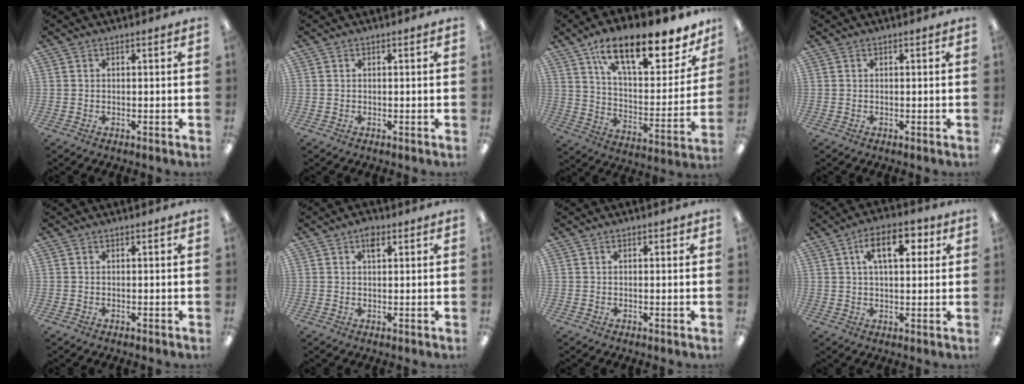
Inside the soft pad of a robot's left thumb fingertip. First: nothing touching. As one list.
[{"total": 0.0}, {"total": 20.3, "force": [13.3, 7.7, 13.2], "torque": [-0.198, -0.082, 0.223]}, {"total": 0.0}, {"total": 0.0}, {"total": 3.0, "force": [1.4, 1.6, 2.2], "torque": [-0.031, -0.001, 0.021]}, {"total": 1.1, "force": [0.3, 0.6, 0.9], "torque": [-0.008, 0.002, 0.003]}, {"total": 10.4, "force": [4.0, 5.2, 8.0], "torque": [-0.114, -0.005, 0.063]}]